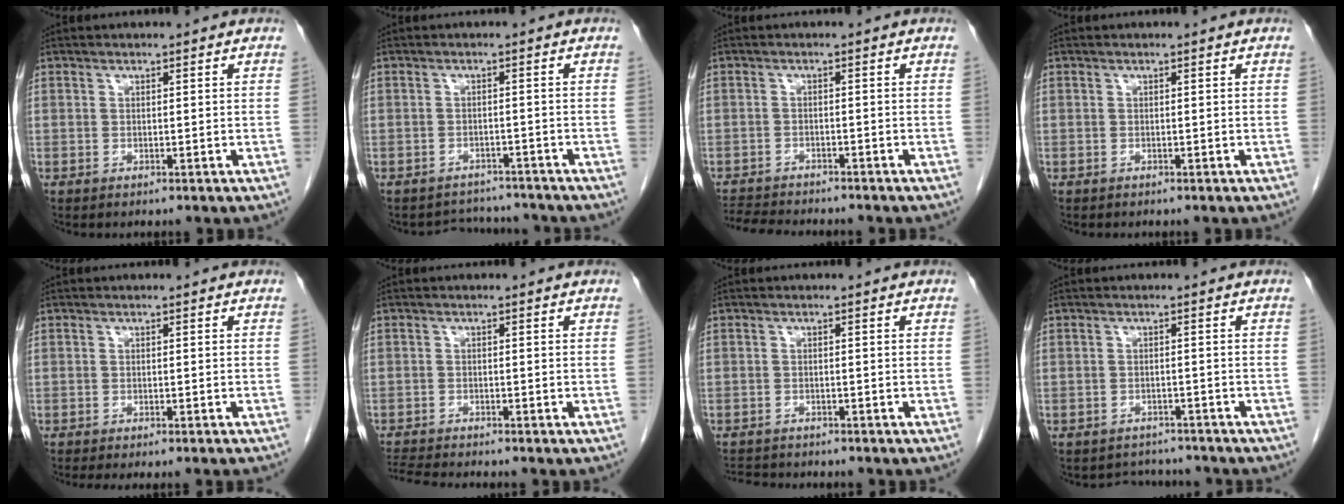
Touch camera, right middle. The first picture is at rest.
{"total": 5.0, "force": [-4.7, 1.4, -0.6], "torque": [0.006, 0.015, -0.063]}
{"total": 7.7, "force": [-7.2, 1.0, 2.4], "torque": [-0.040, -0.009, -0.114]}
{"total": 0.0}
{"total": 4.4, "force": [-3.9, -0.2, 2.0], "torque": [-0.015, -0.004, -0.053]}
{"total": 5.2, "force": [-5.0, -0.4, 1.4], "torque": [-0.027, -0.019, -0.088]}
{"total": 5.2, "force": [-4.9, 1.3, 1.2], "torque": [-0.020, -0.008, -0.075]}
{"total": 4.5, "force": [-4.2, 1.6, -0.4], "torque": [0.005, 0.012, -0.056]}